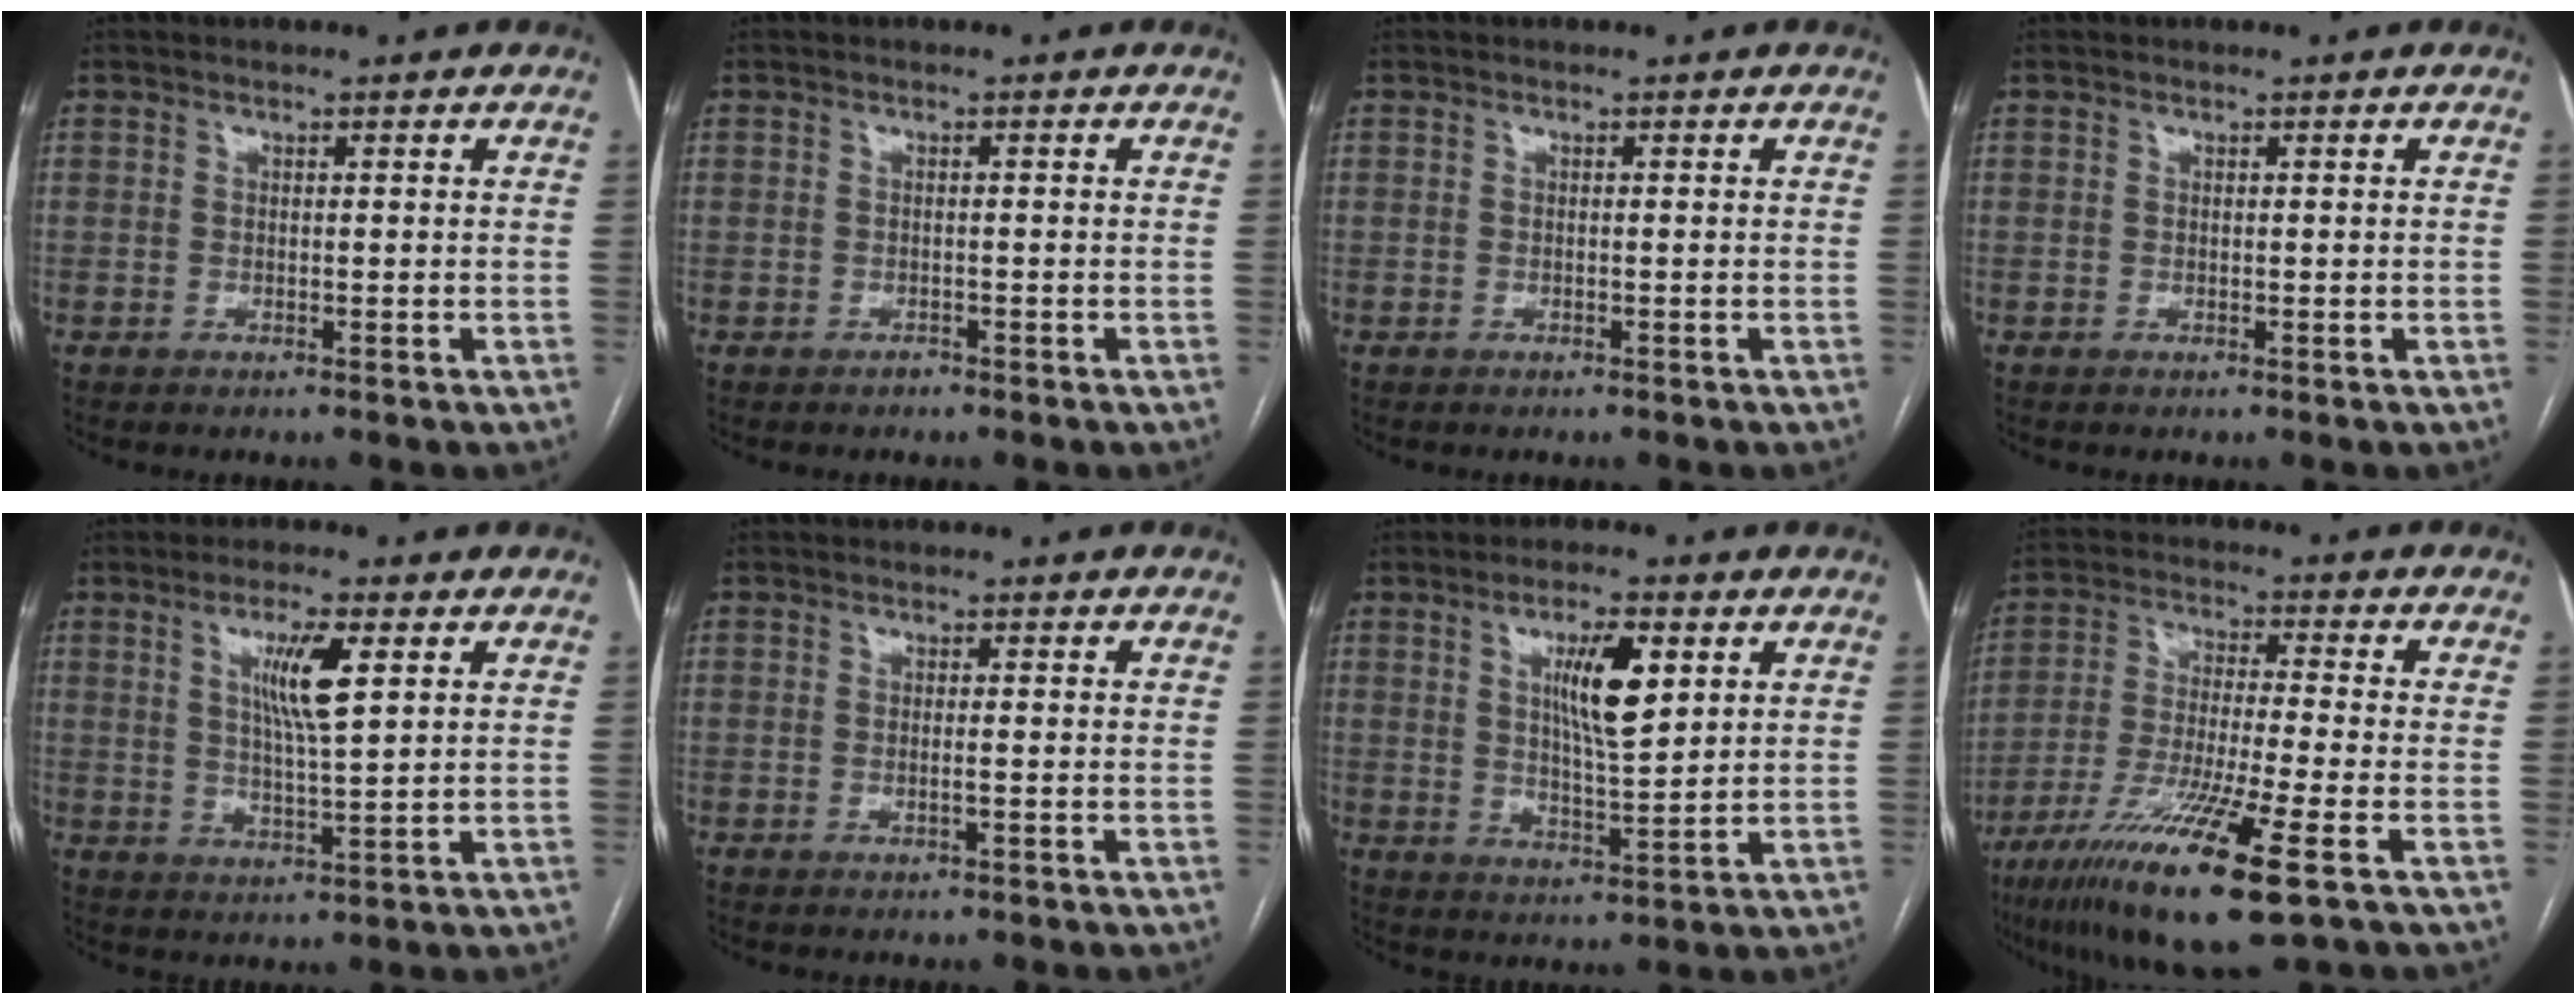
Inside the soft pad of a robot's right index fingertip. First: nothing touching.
{"total": 0.6, "force": [-0.6, 0.3, 0.1], "torque": [-0.001, 0.000, -0.010]}
{"total": 0.0}
{"total": 0.0}
{"total": 6.9, "force": [2.4, 0.5, 6.4], "torque": [-0.121, -0.004, 0.046]}
{"total": 0.9, "force": [-0.3, 0.0, 0.9], "torque": [-0.019, -0.001, -0.004]}
{"total": 8.3, "force": [2.9, 1.6, 7.6], "torque": [-0.132, -0.002, 0.053]}
{"total": 15.6, "force": [-8.4, 0.1, 13.1], "torque": [-0.264, -0.043, -0.149]}